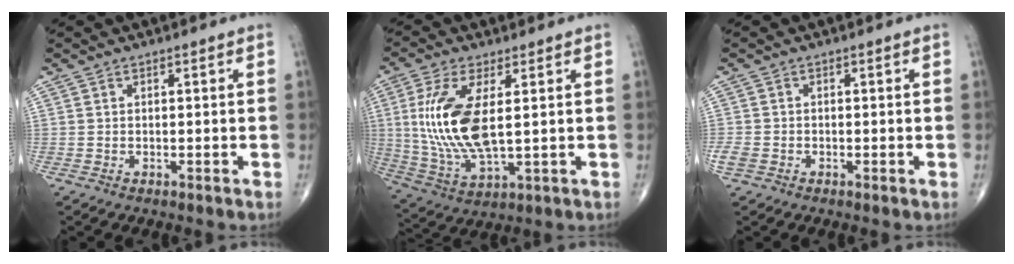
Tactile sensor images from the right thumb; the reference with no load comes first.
{"total": 14.7, "force": [2.0, 6.0, 13.3], "torque": [-0.293, -0.016, 0.048]}
{"total": 2.3, "force": [-0.9, 1.7, 1.3], "torque": [-0.032, 0.000, -0.020]}